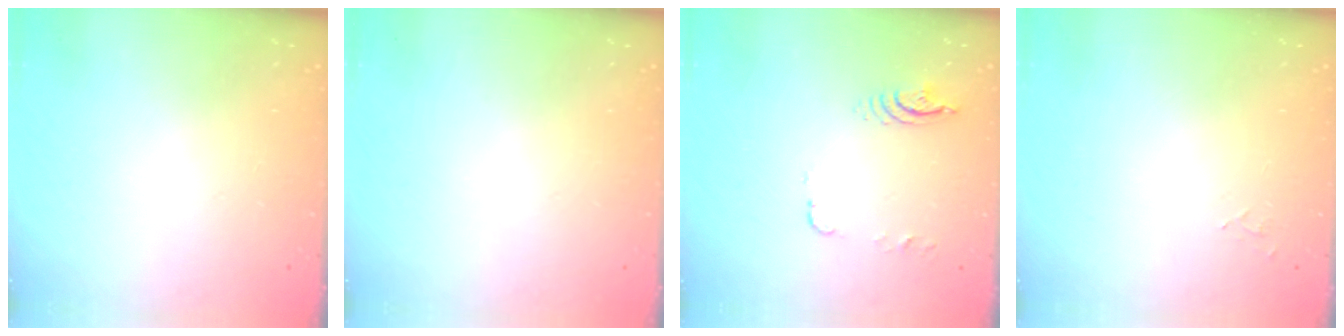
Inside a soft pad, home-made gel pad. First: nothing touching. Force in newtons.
{"total": 0.0}
{"total": 6.7, "press": 6.7, "slide": 0.5}
{"total": 5.2, "press": 5.2, "slide": 0.4}